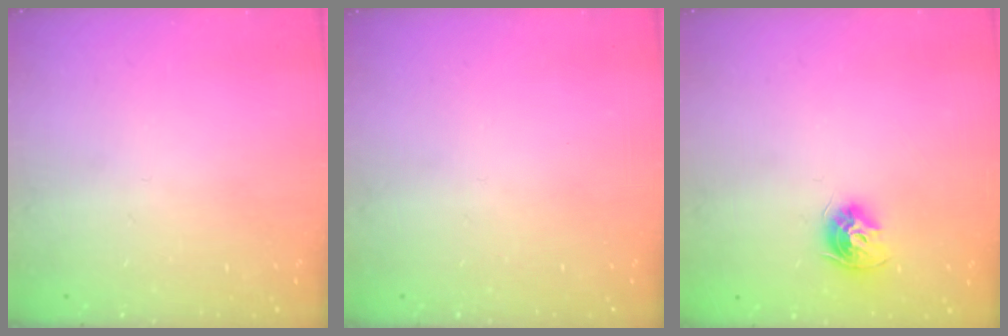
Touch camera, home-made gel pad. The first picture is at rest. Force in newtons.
{"total": 0.0}
{"total": 8.9, "press": 8.8, "slide": 1.2}